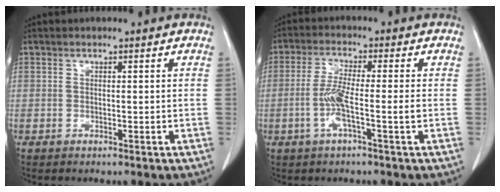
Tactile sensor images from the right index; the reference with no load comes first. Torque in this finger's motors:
{"motor_torque": [0.29, -0.10, 0.20, 0.11]}